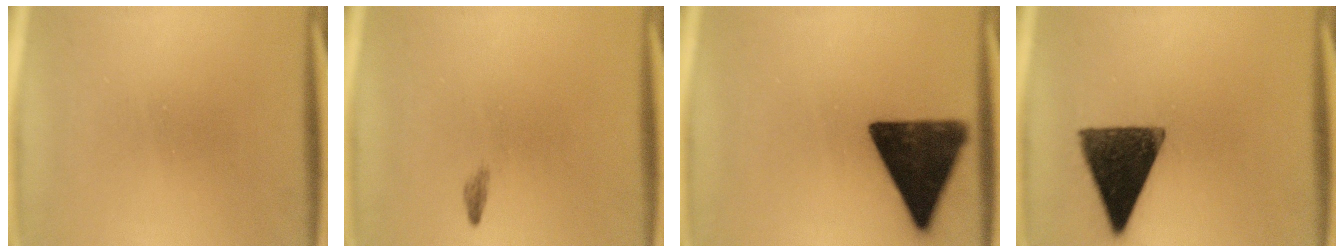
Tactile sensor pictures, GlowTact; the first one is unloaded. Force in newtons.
{"total": 0.5}
{"total": 13.3}
{"total": 13.7}